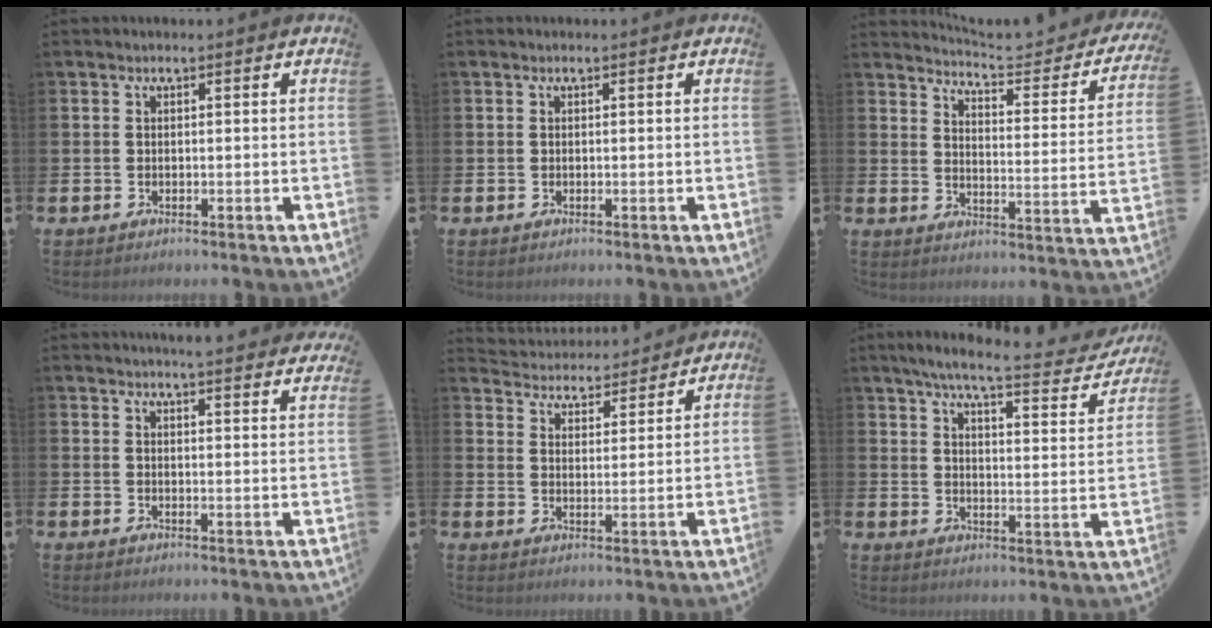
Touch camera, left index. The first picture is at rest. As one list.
[{"total": 0.0}, {"total": 4.3, "force": [4.1, 0.3, 1.3], "torque": [-0.042, -0.038, 0.060]}, {"total": 4.2, "force": [4.2, -0.6, 0.1], "torque": [0.000, -0.028, 0.074]}, {"total": 4.6, "force": [4.5, 1.0, -0.3], "torque": [-0.011, -0.038, 0.078]}, {"total": 6.4, "force": [5.6, 0.5, 3.1], "torque": [-0.070, -0.041, 0.085]}]